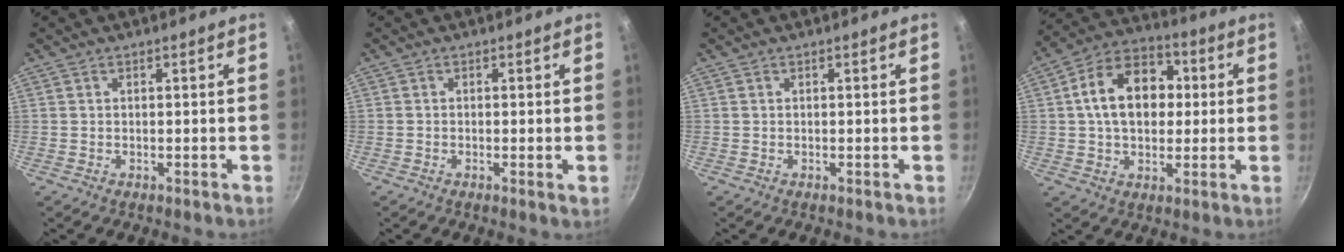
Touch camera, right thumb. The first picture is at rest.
{"total": 1.1, "force": [-0.2, 0.0, 1.1], "torque": [-0.017, -0.004, -0.007]}
{"total": 0.0}
{"total": 15.2, "force": [1.9, 10.8, 10.6], "torque": [-0.136, 0.025, 0.016]}